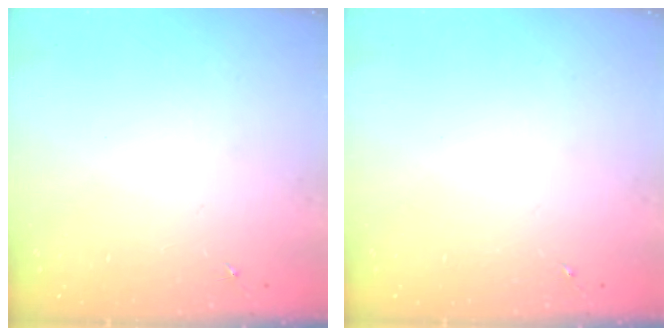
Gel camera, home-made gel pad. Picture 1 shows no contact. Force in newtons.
{"total": 0.0}